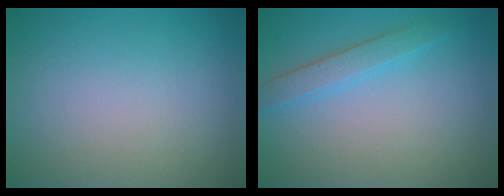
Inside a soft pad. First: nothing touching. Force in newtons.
{"total": 2.1, "press": 2.1, "slide": 0.1}